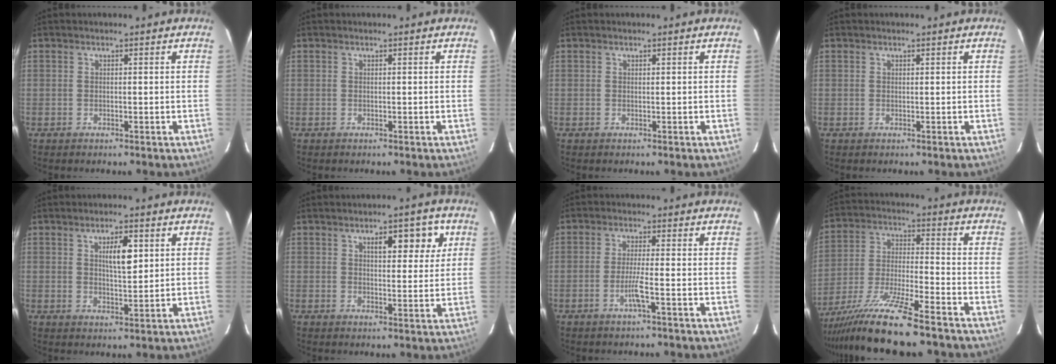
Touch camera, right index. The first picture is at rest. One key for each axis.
{"total": 0.0}
{"total": 0.0}
{"total": 0.0}
{"total": 4.9, "fx": 1.7, "fy": 1.3, "fz": 4.4, "tx": -0.076, "ty": 0.001, "tz": 0.031}
{"total": 6.3, "fx": 2.9, "fy": 2.3, "fz": 5.1, "tx": -0.065, "ty": 0.007, "tz": 0.040}
{"total": 3.4, "fx": -1.4, "fy": -0.5, "fz": 3.1, "tx": -0.061, "ty": -0.005, "tz": -0.031}
{"total": 14.1, "fx": -11.3, "fy": 0.0, "fz": 8.4, "tx": -0.166, "ty": -0.022, "tz": -0.203}